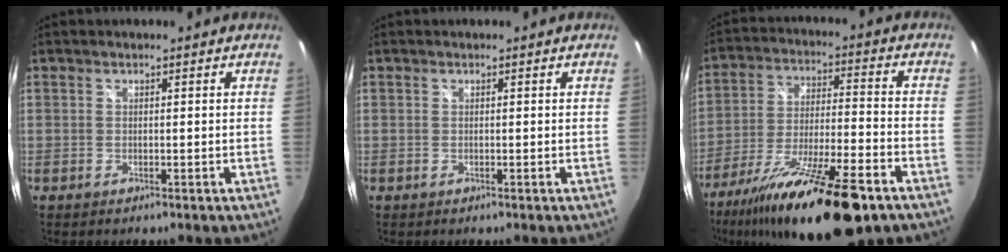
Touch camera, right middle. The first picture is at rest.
{"total": 0.0}
{"total": 23.0, "force": [-16.0, 4.4, 16.0], "torque": [-0.294, -0.045, -0.262]}